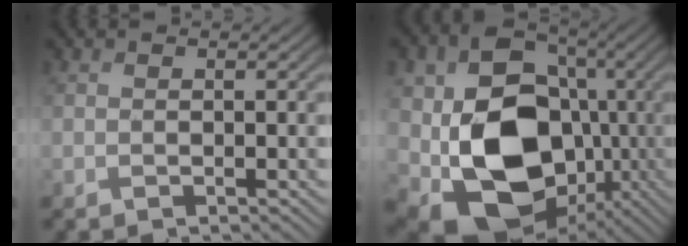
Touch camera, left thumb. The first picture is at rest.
{"total": 16.5, "force": [-2.3, 12.4, 10.7], "torque": [-0.209, -0.028, -0.037]}